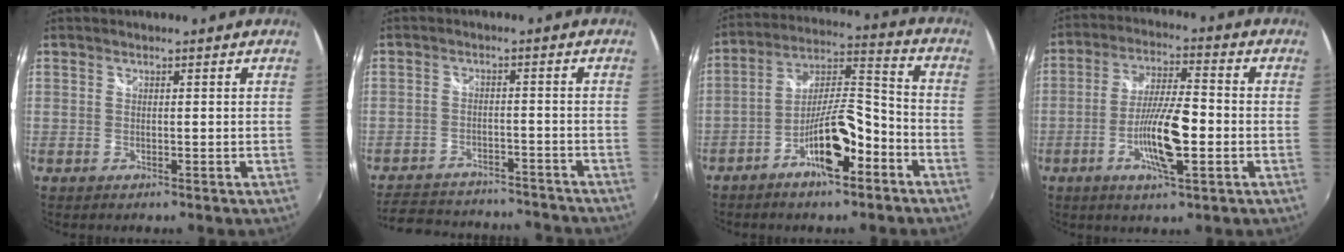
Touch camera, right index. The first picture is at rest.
{"total": 18.5, "force": [-16.2, 6.2, 6.4], "torque": [-0.145, 0.023, -0.214]}
{"total": 12.3, "force": [-6.9, 3.6, 9.6], "torque": [-0.174, 0.019, -0.111]}
{"total": 11.0, "force": [-3.2, 2.1, 10.3], "torque": [-0.200, -0.005, -0.060]}